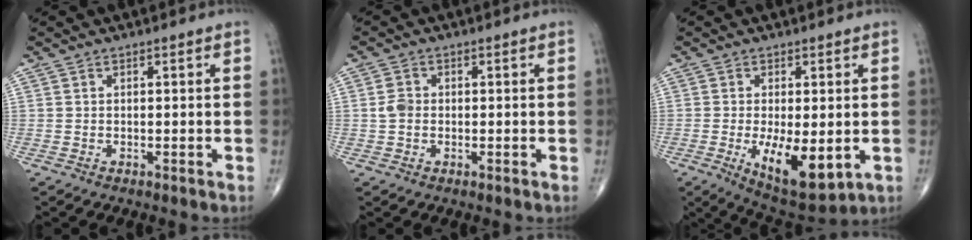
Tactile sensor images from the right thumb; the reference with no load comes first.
{"total": 2.6, "force": [-0.1, 2.0, 1.6], "torque": [-0.029, 0.007, -0.005]}
{"total": 11.3, "force": [-2.3, 4.6, 10.0], "torque": [-0.150, -0.024, -0.025]}